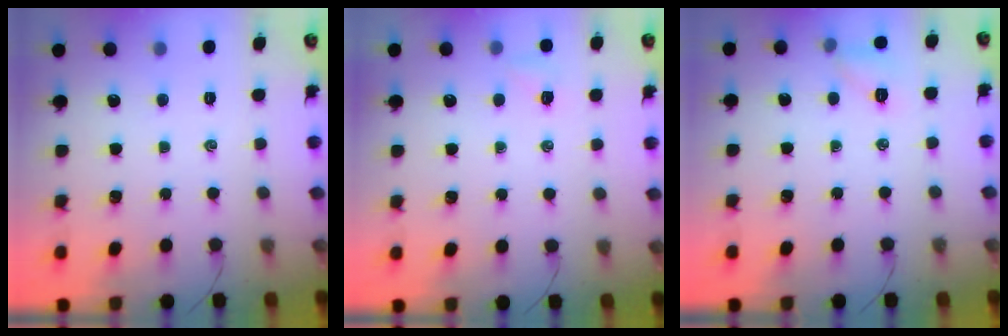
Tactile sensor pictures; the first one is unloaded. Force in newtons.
{"total": 3.2, "press": 3.1, "slide": 0.8}
{"total": 7.7, "press": 7.5, "slide": 1.7}